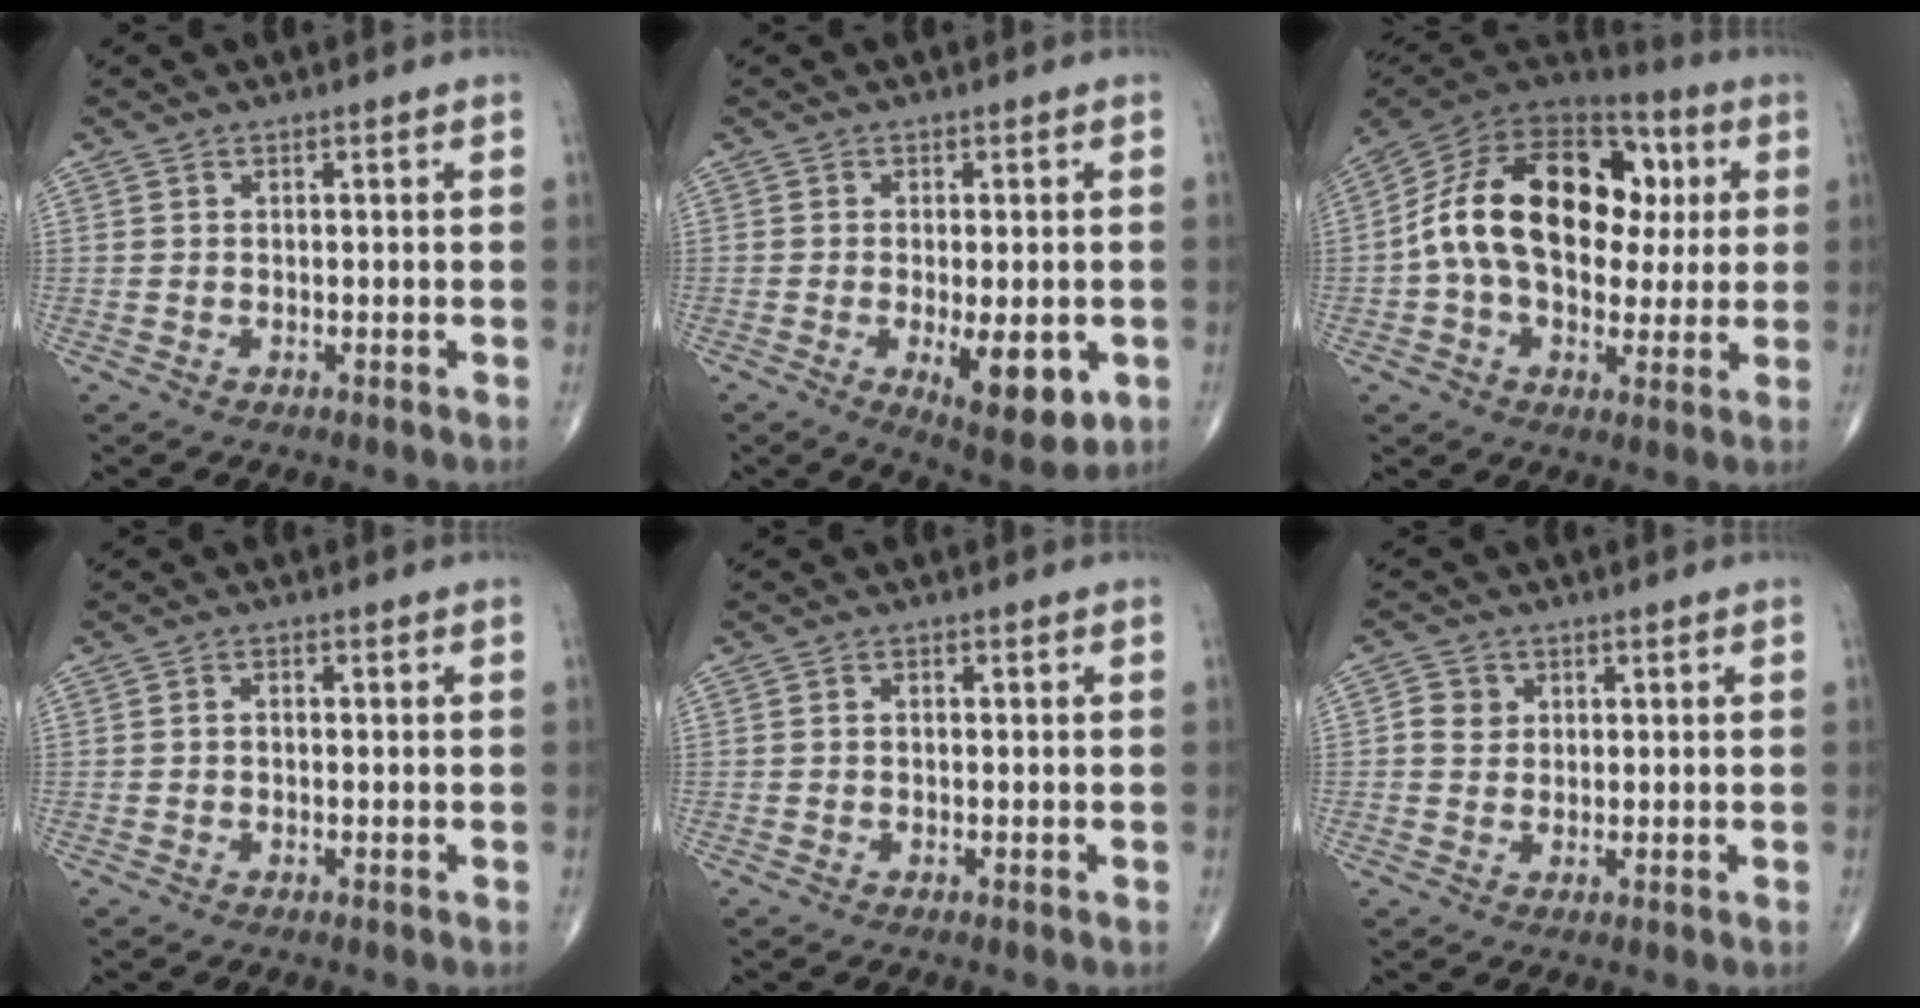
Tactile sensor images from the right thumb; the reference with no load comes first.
{"total": 10.4, "force": [-2.9, 4.0, 9.1], "torque": [-0.117, -0.017, -0.035]}
{"total": 24.0, "force": [2.2, 15.5, 18.1], "torque": [-0.290, 0.030, 0.029]}
{"total": 0.9, "force": [-0.1, 0.6, 0.7], "torque": [-0.007, 0.006, -0.004]}
{"total": 0.6, "force": [-0.1, 0.4, 0.4], "torque": [-0.005, 0.003, -0.003]}
{"total": 3.2, "force": [0.7, 2.9, 1.2], "torque": [-0.006, 0.001, 0.009]}